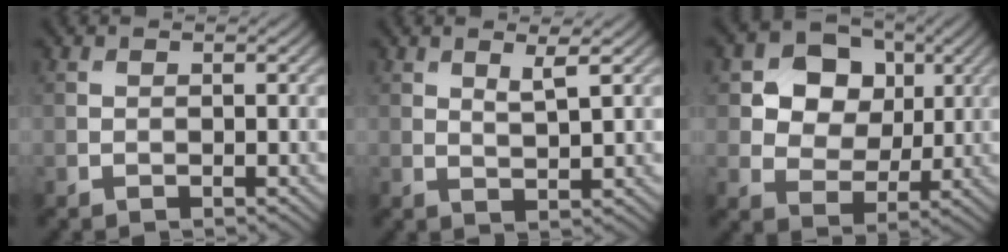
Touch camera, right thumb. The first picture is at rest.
{"total": 2.5, "force": [1.4, 0.3, 2.0], "torque": [-0.041, -0.004, 0.029]}
{"total": 9.9, "force": [3.3, 8.0, 4.9], "torque": [-0.115, 0.009, 0.052]}